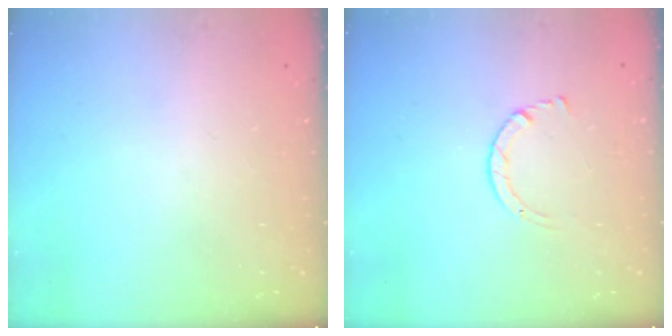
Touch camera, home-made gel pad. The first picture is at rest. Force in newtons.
{"total": 2.7, "press": 2.7, "slide": 0.3}